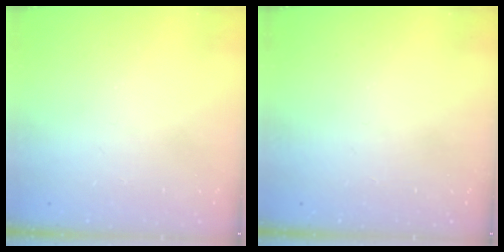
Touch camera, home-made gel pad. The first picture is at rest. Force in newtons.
{"total": 0.0}